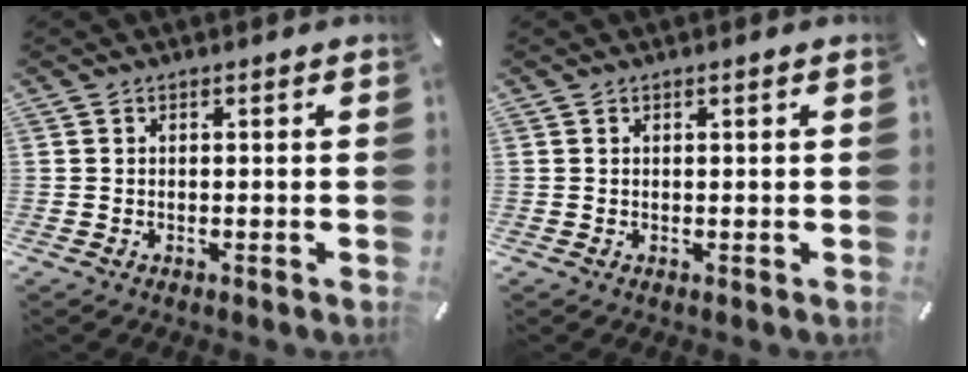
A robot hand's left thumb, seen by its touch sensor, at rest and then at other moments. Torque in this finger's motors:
{"motor_torque": [-0.31, -0.21, -0.01, 0.06, -0.01]}